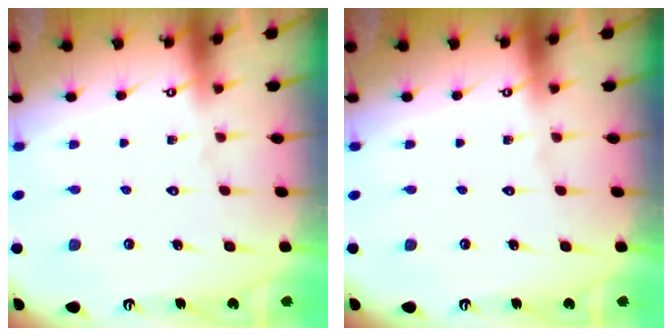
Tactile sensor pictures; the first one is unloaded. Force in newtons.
{"total": 0.0}